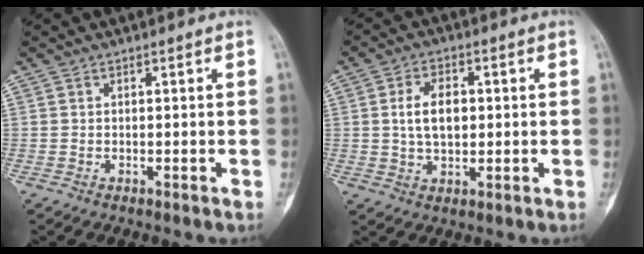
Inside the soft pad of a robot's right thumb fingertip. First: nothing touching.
{"total": 7.3, "force": [0.8, 4.5, 5.7], "torque": [-0.087, 0.005, 0.014]}